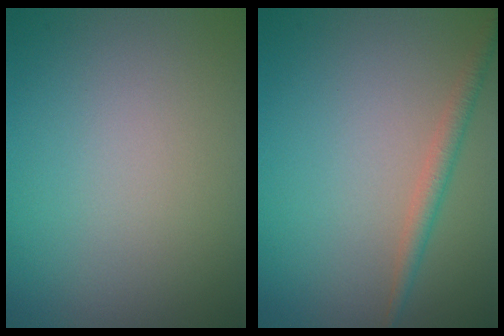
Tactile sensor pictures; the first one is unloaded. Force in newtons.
{"total": 1.8, "press": 1.8, "slide": 0.1}